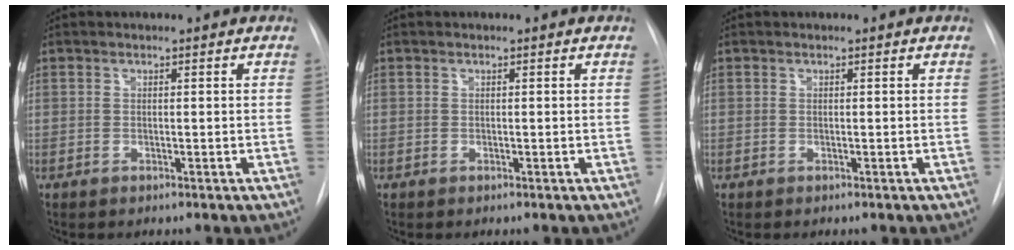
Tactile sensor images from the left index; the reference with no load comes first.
{"total": 0.0}
{"total": 0.0}